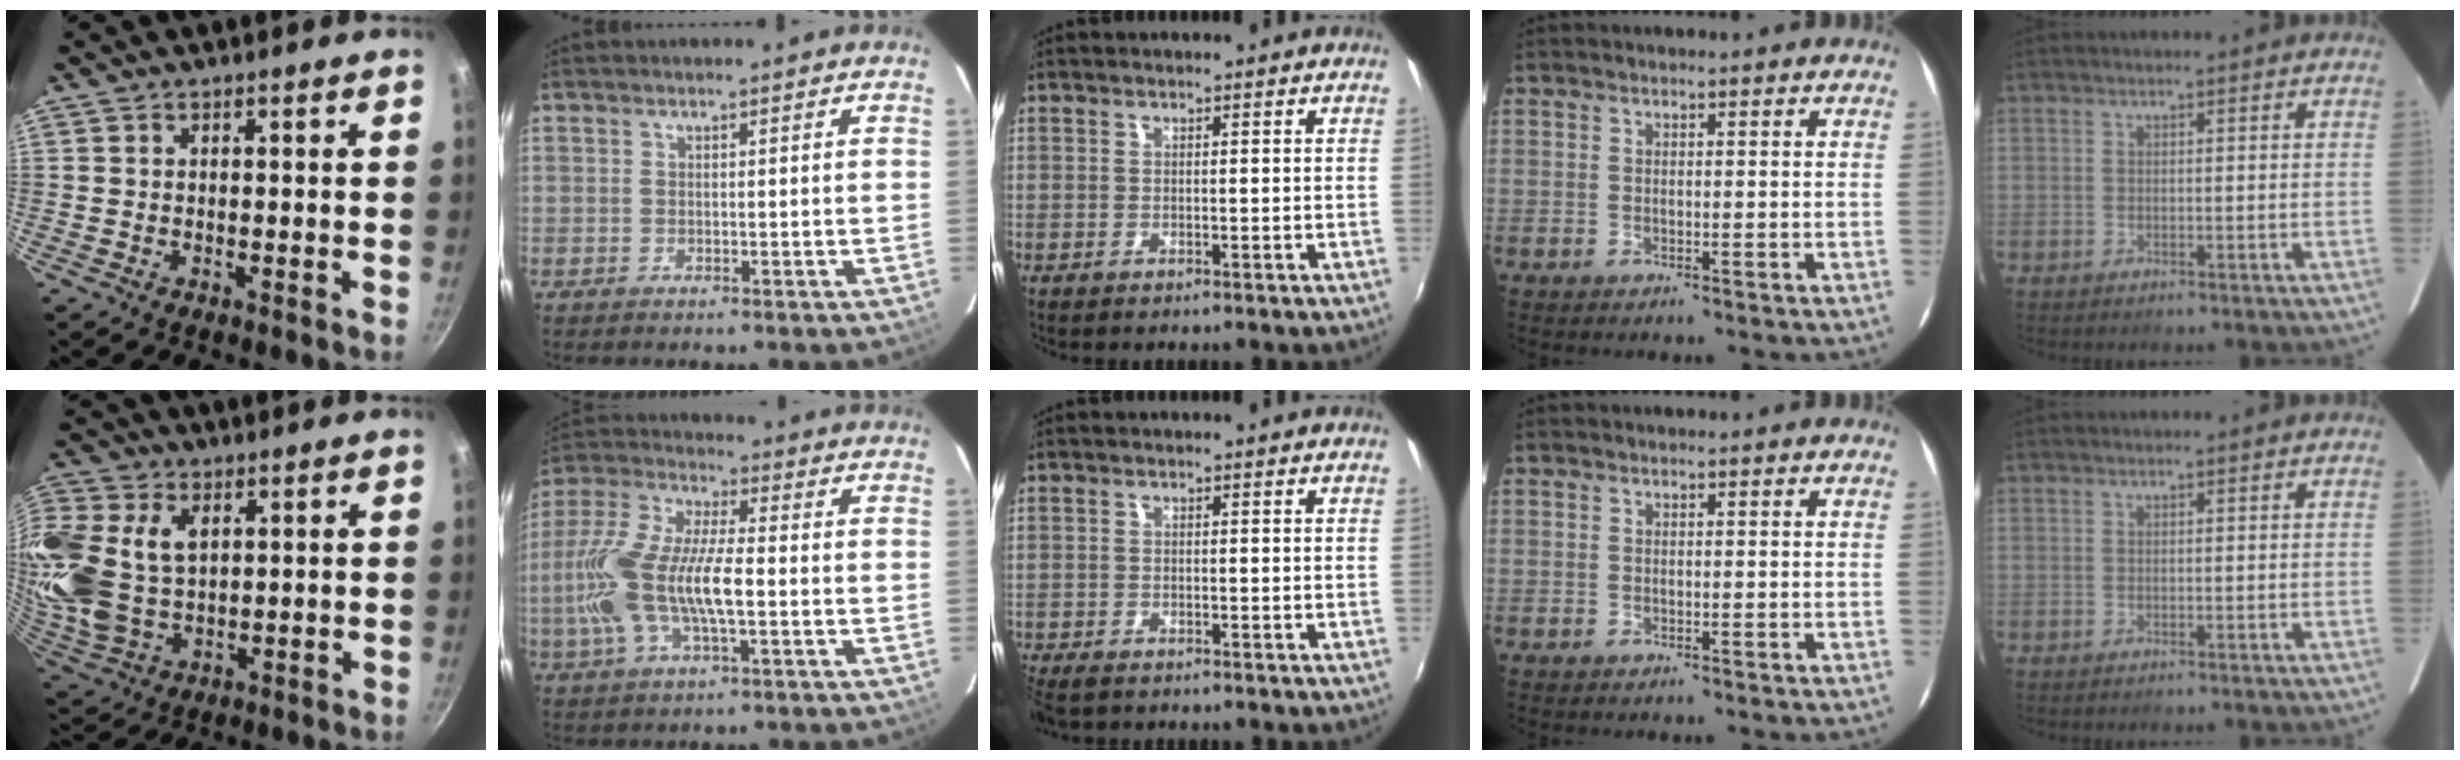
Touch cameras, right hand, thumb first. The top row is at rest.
{"thumb": {"total": 20.5, "force": [4.7, 14.4, 13.9], "torque": [-0.323, -0.003, 0.097]}, "index": {"total": 16.7, "force": [-2.7, 5.5, 15.5], "torque": [-0.327, 0.001, -0.055]}, "middle": {"total": 3.6, "force": [-3.0, 1.2, 1.4], "torque": [-0.040, -0.018, -0.059]}}